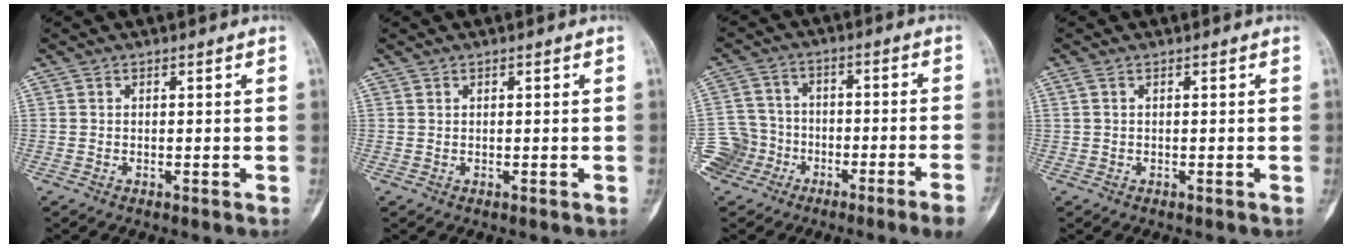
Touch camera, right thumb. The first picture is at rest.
{"total": 0.0}
{"total": 9.2, "force": [-7.0, 5.0, 3.3], "torque": [-0.038, 0.068, -0.130]}
{"total": 1.0, "force": [0.5, 0.3, 0.9], "torque": [-0.032, 0.009, 0.014]}